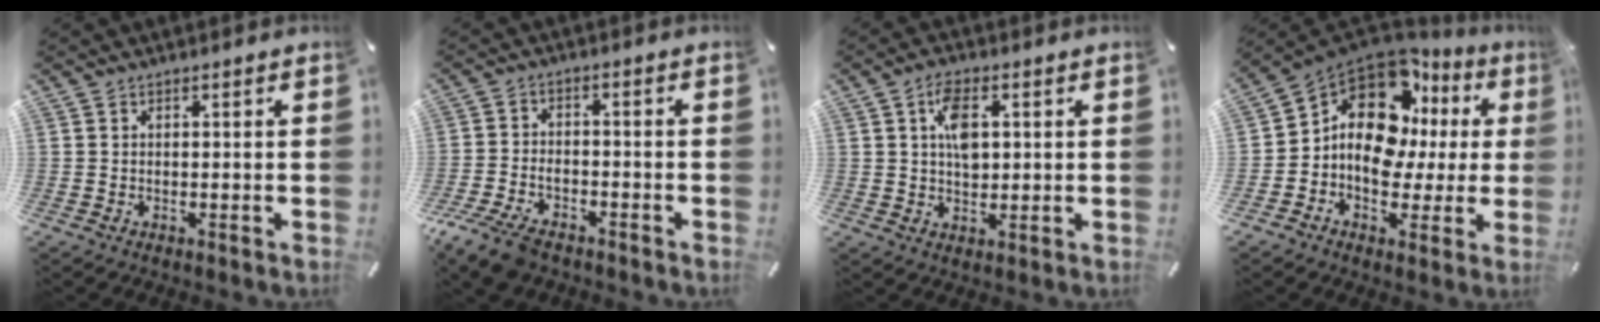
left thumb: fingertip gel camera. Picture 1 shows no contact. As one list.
[{"total": 7.3, "force": [-5.2, 3.6, 3.7], "torque": [-0.085, 0.019, -0.099]}, {"total": 6.5, "force": [1.5, 3.9, 4.9], "torque": [-0.080, 0.001, 0.021]}, {"total": 15.4, "force": [4.5, 11.1, 9.7], "torque": [-0.184, -0.038, 0.074]}]